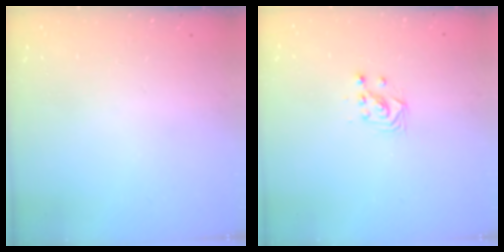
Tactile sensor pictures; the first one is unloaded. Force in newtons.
{"total": 2.9, "press": 2.9, "slide": 0.2}